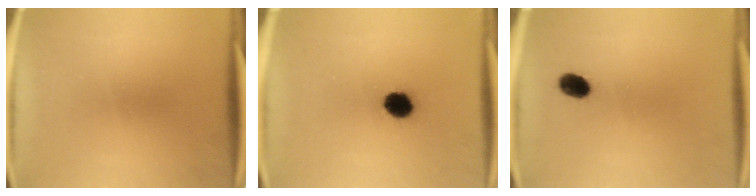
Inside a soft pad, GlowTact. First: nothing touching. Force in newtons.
{"total": 6.0}
{"total": 3.9}